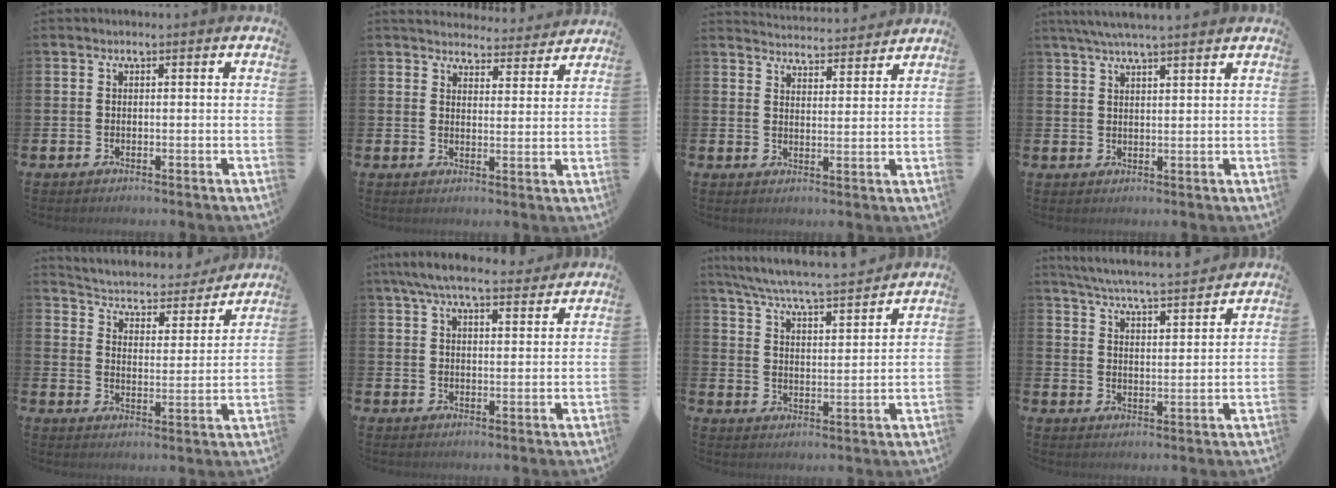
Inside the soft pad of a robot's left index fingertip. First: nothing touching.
{"total": 4.5, "force": [4.4, 1.1, 0.0], "torque": [-0.004, -0.035, 0.075]}
{"total": 4.3, "force": [4.3, 0.2, -0.2], "torque": [-0.007, -0.033, 0.077]}
{"total": 4.7, "force": [4.2, 0.0, 2.0], "torque": [-0.048, -0.007, 0.077]}
{"total": 4.3, "force": [4.1, 1.3, 0.5], "torque": [-0.037, -0.036, 0.063]}
{"total": 6.8, "force": [6.1, 1.4, 2.6], "torque": [-0.063, -0.019, 0.110]}
{"total": 6.6, "force": [6.4, 0.0, 1.9], "torque": [-0.064, -0.047, 0.110]}
{"total": 5.9, "force": [5.7, -0.1, 1.2], "torque": [-0.049, -0.042, 0.100]}